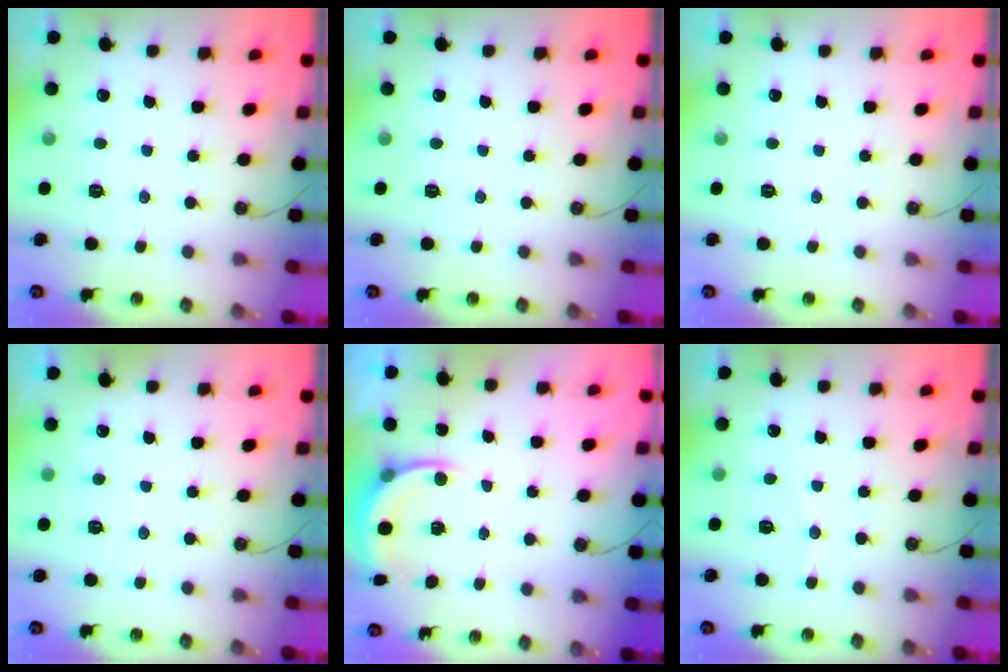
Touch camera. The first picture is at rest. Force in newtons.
{"total": 0.0}
{"total": 0.0}
{"total": 2.0, "press": 2.0, "slide": 0.2}
{"total": 5.9, "press": 5.8, "slide": 1.4}
{"total": 3.4, "press": 3.3, "slide": 0.4}